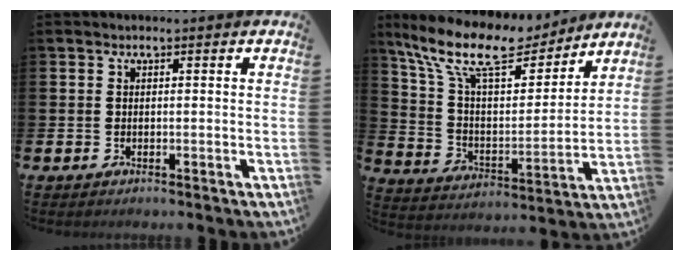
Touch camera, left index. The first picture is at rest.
{"total": 13.3, "force": [11.1, 4.3, 5.9], "torque": [-0.158, -0.060, 0.196]}